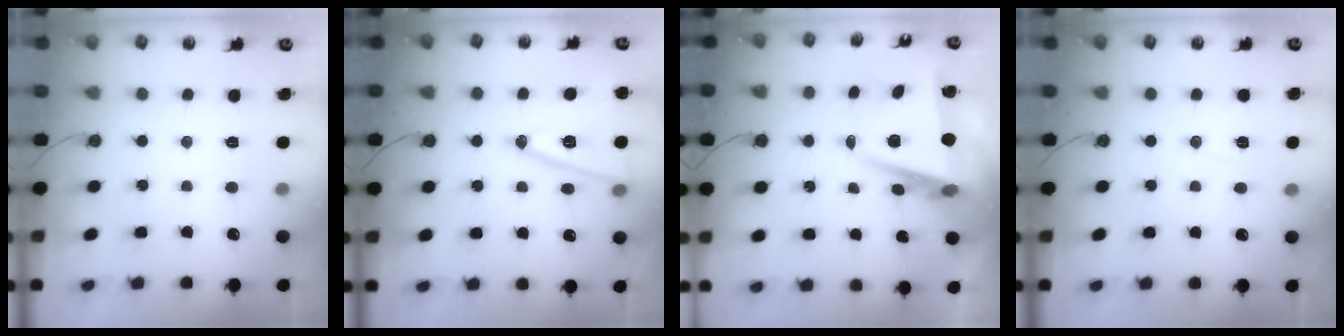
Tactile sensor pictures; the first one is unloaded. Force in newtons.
{"total": 14.9, "press": 14.6, "slide": 3.1}
{"total": 8.0, "press": 7.6, "slide": 2.5}
{"total": 6.6, "press": 4.8, "slide": 4.5}